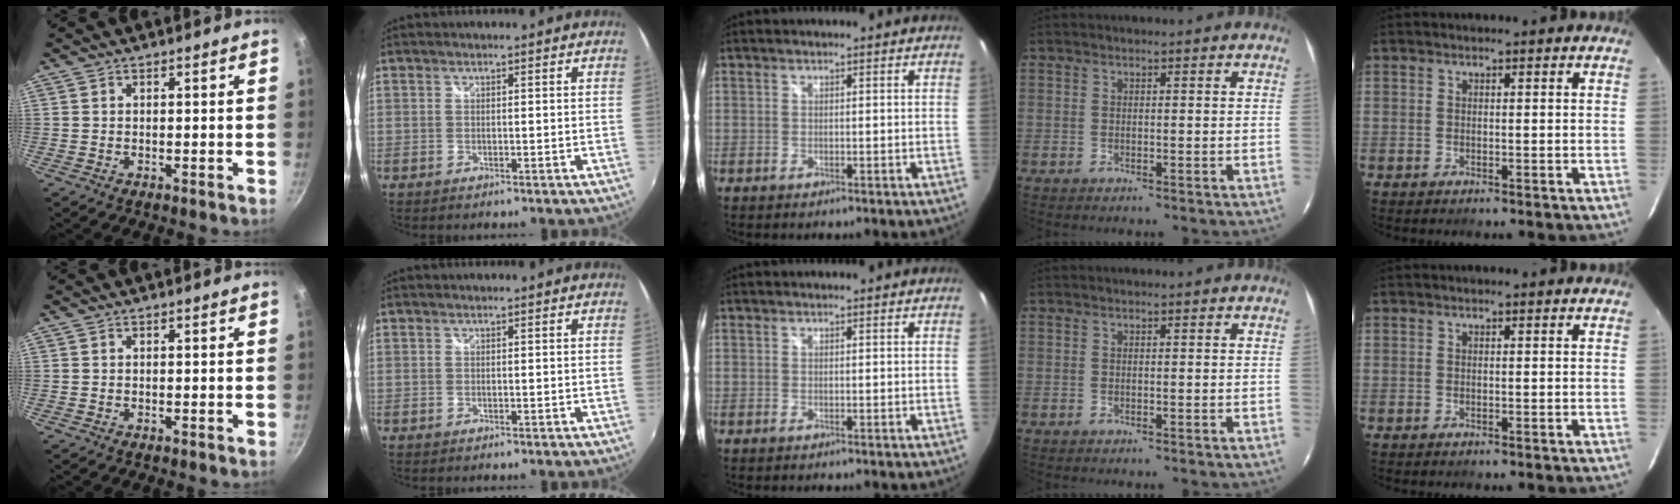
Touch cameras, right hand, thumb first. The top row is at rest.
{}